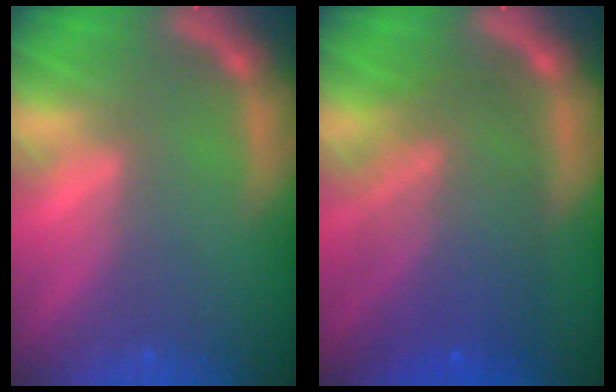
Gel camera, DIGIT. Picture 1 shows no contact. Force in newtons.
{"total": 9.1}